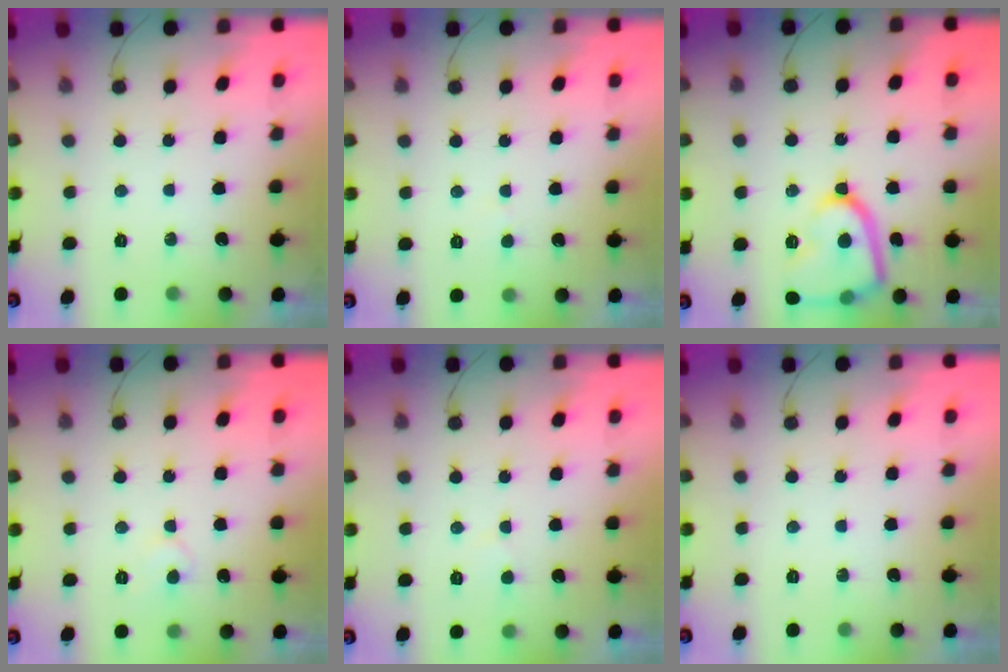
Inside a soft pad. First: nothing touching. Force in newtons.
{"total": 2.4, "press": 2.4, "slide": 0.2}
{"total": 15.1, "press": 15.0, "slide": 1.4}
{"total": 5.1, "press": 5.1, "slide": 0.5}
{"total": 3.5, "press": 3.5, "slide": 0.3}
{"total": 0.0}